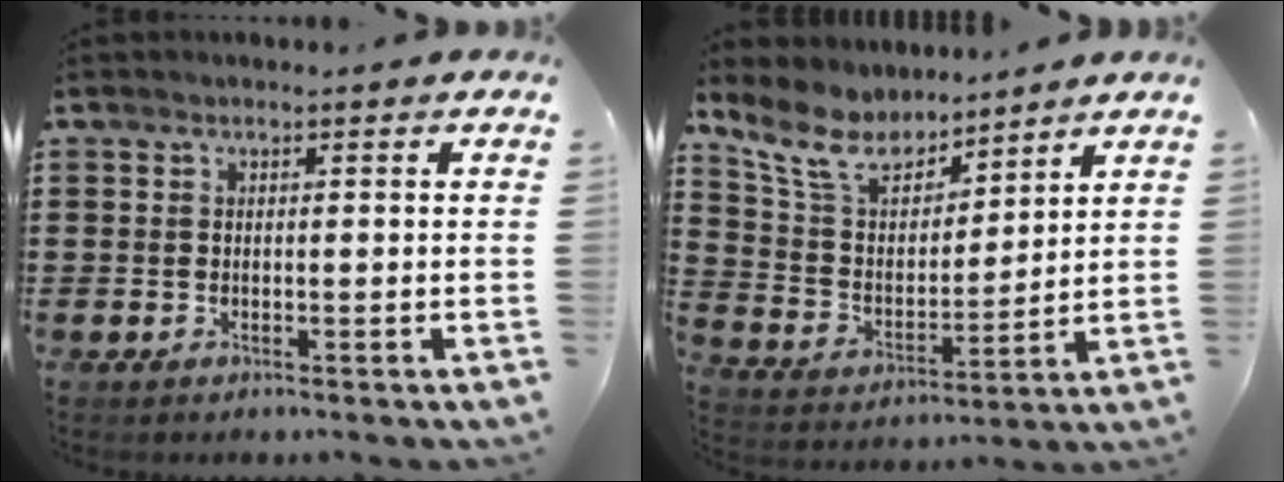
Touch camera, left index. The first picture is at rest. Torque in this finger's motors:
{"motor_torque": [0.24, -0.32, 0.30, 0.13]}